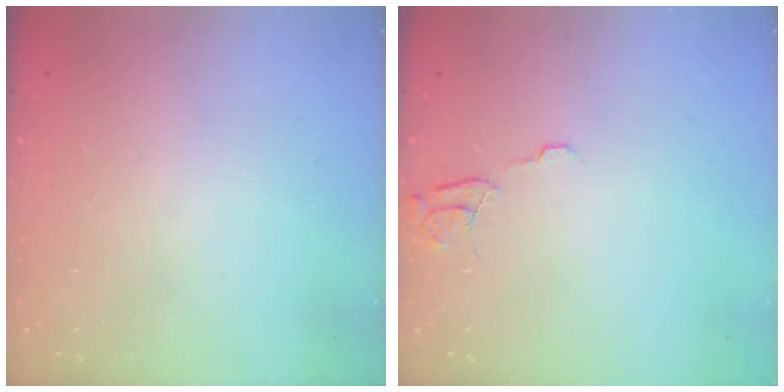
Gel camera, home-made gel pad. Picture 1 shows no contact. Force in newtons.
{"total": 5.2, "press": 5.1, "slide": 0.5}